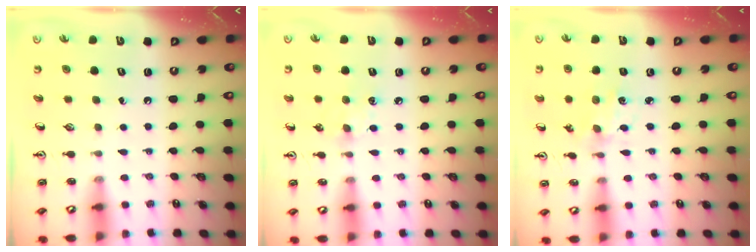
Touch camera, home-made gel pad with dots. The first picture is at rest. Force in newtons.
{"total": 6.6, "press": 6.5, "slide": 0.7}
{"total": 1.3, "press": 1.3, "slide": 0.1}